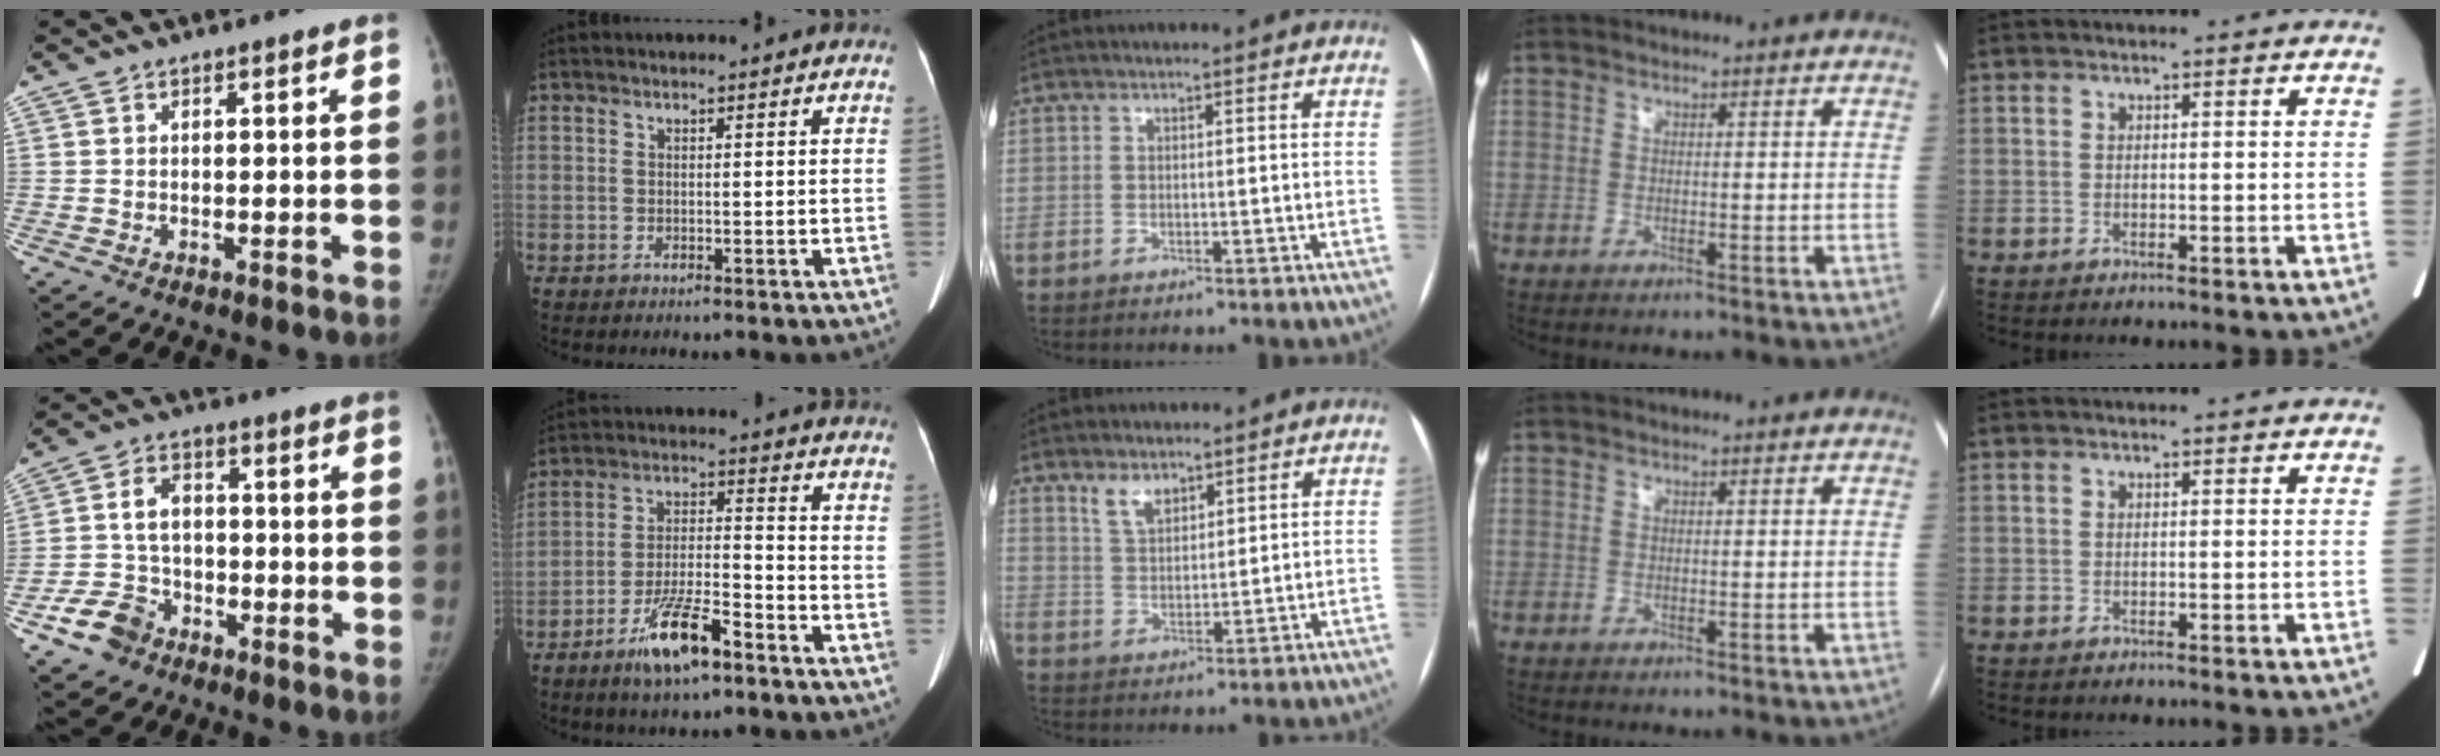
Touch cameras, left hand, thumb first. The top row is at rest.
{"thumb": {"total": 9.3, "force": [-4.6, 7.2, 3.6], "torque": [-0.050, 0.026, -0.086]}, "index": {"total": 9.7, "force": [-6.2, 2.0, 7.2], "torque": [-0.140, -0.006, -0.111]}, "middle": {"total": 4.3, "force": [3.4, 2.0, 1.6], "torque": [-0.035, 0.001, 0.073]}}